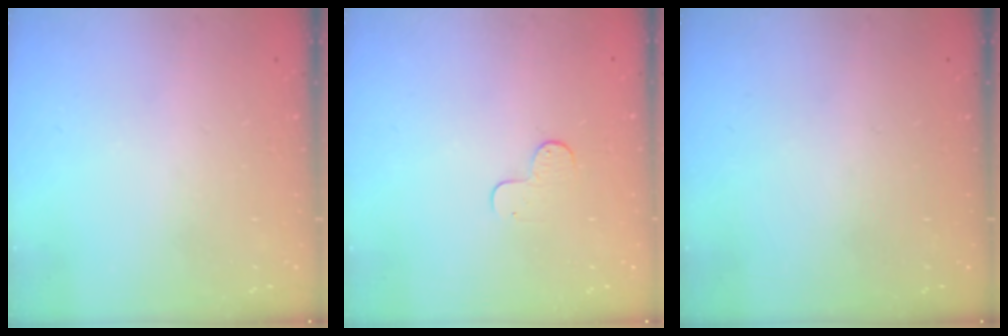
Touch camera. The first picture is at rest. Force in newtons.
{"total": 4.8, "press": 4.8, "slide": 0.5}
{"total": 0.0}